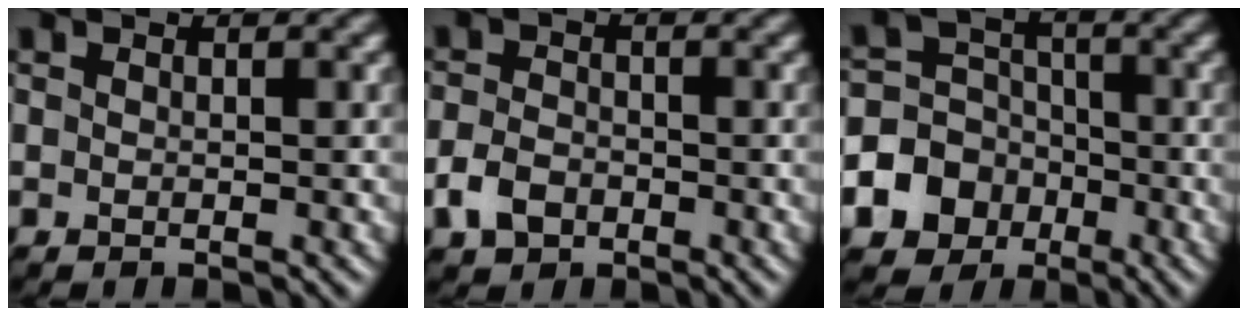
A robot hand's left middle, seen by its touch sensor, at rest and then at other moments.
{"total": 2.8, "force": [-2.0, 1.6, 1.1], "torque": [-0.026, -0.002, -0.041]}
{"total": 9.1, "force": [-4.5, 7.8, 1.6], "torque": [-0.038, -0.016, -0.098]}